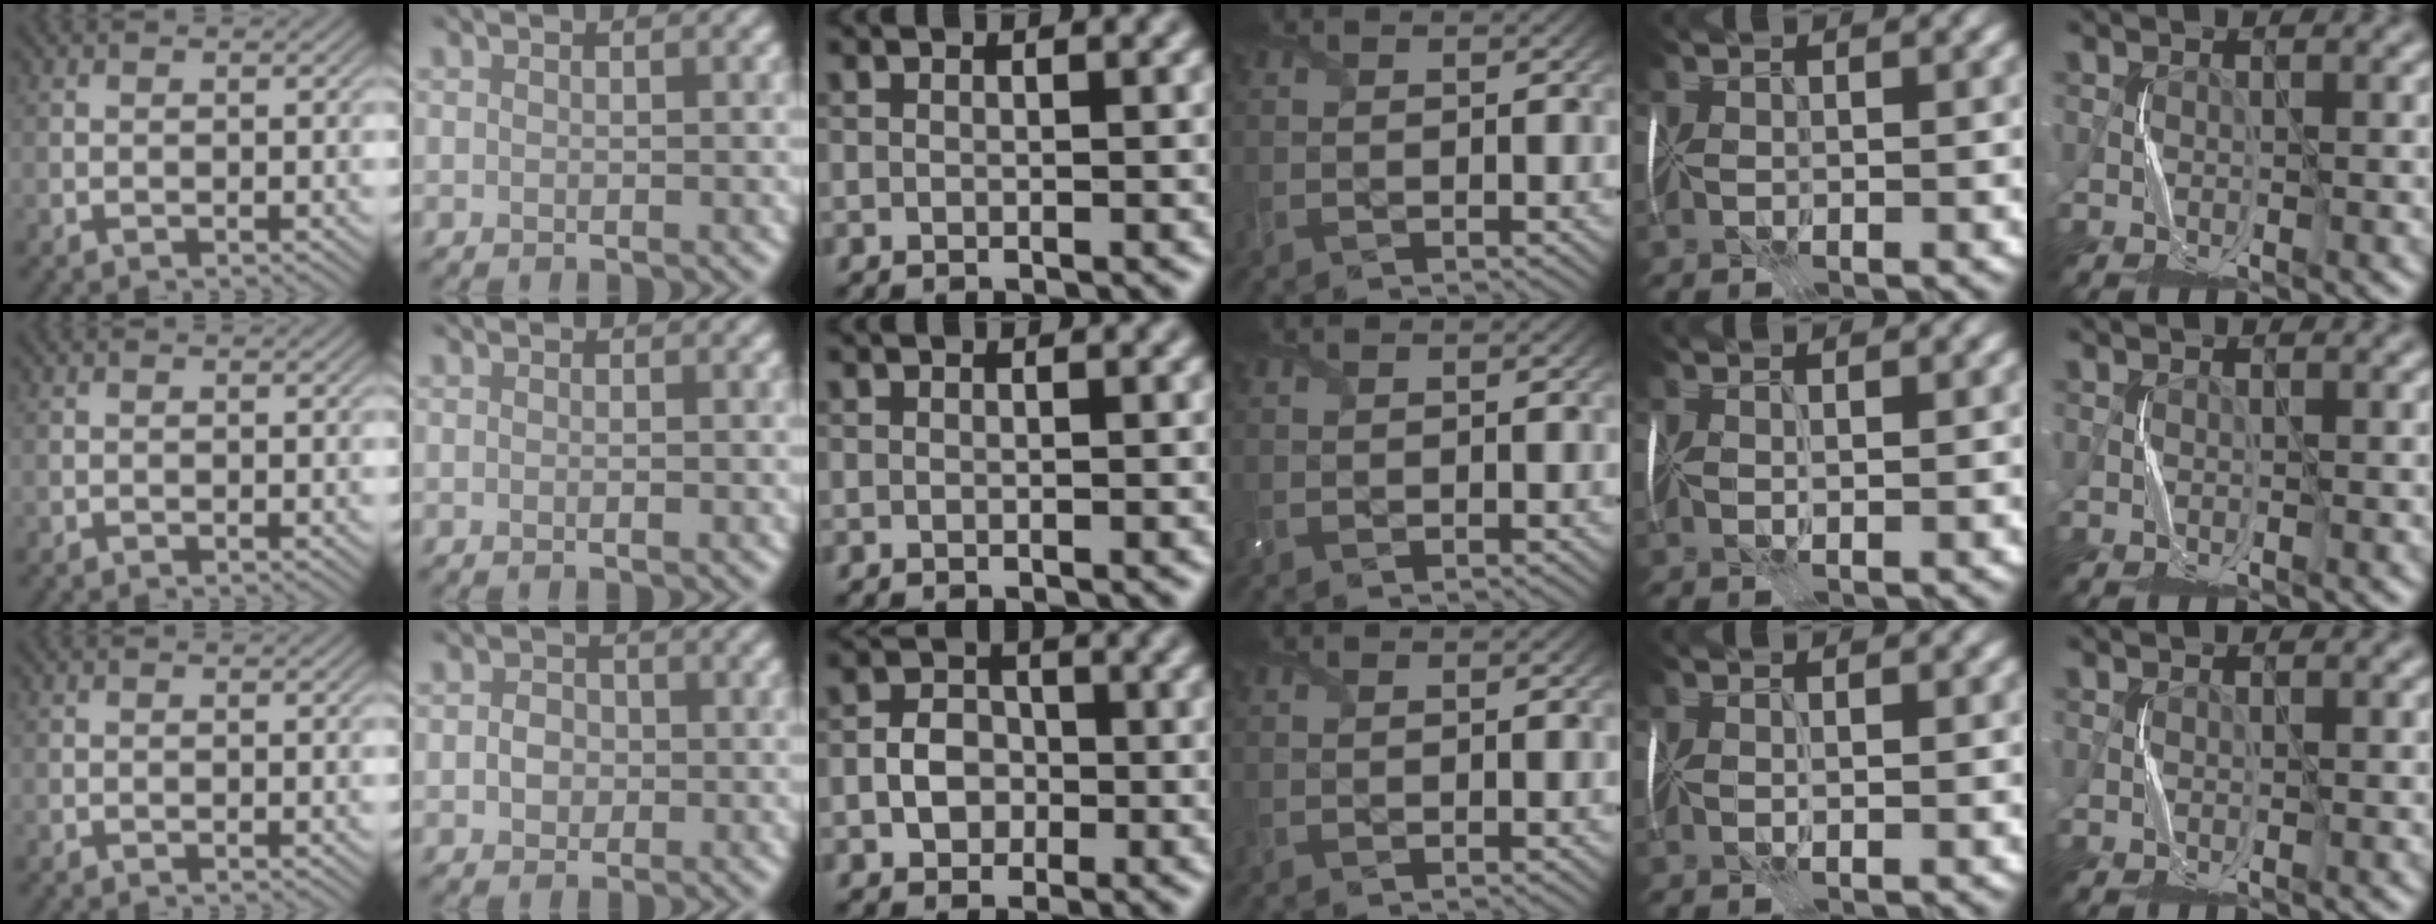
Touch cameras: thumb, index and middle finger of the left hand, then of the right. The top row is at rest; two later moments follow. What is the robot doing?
{"motion": "fold", "object": "plastic wrap"}